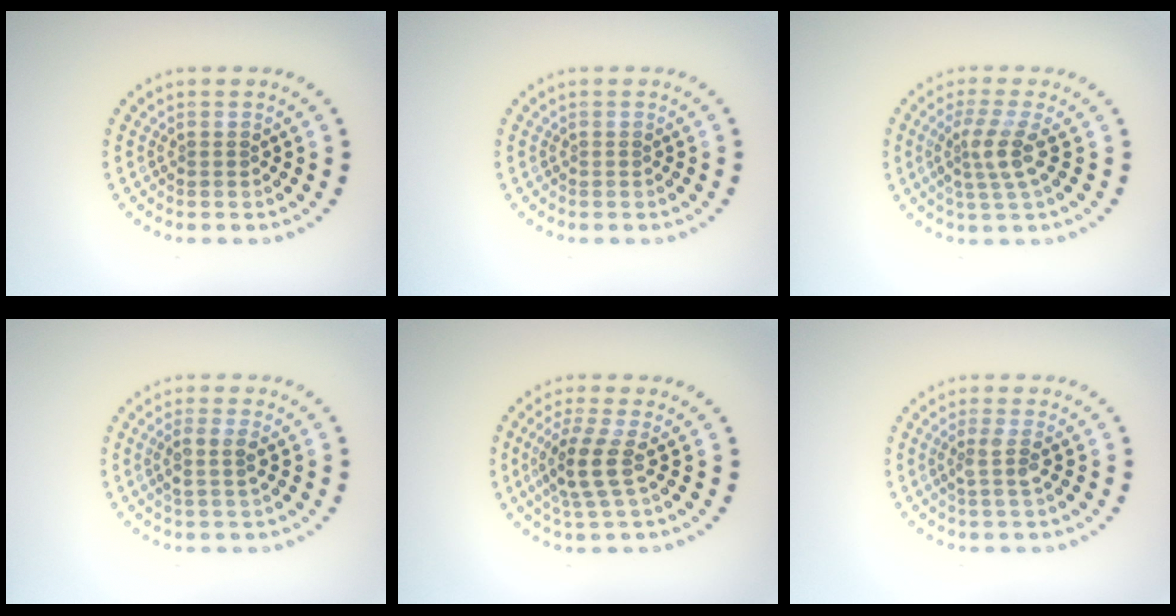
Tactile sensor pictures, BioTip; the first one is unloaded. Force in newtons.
{"total": 0.0}
{"total": 2.8, "press": 2.2, "slide": 1.8}
{"total": 2.0, "press": 1.8, "slide": 1.0}
{"total": 3.3, "press": 2.5, "slide": 2.1}
{"total": 1.5, "press": 1.1, "slide": 1.0}